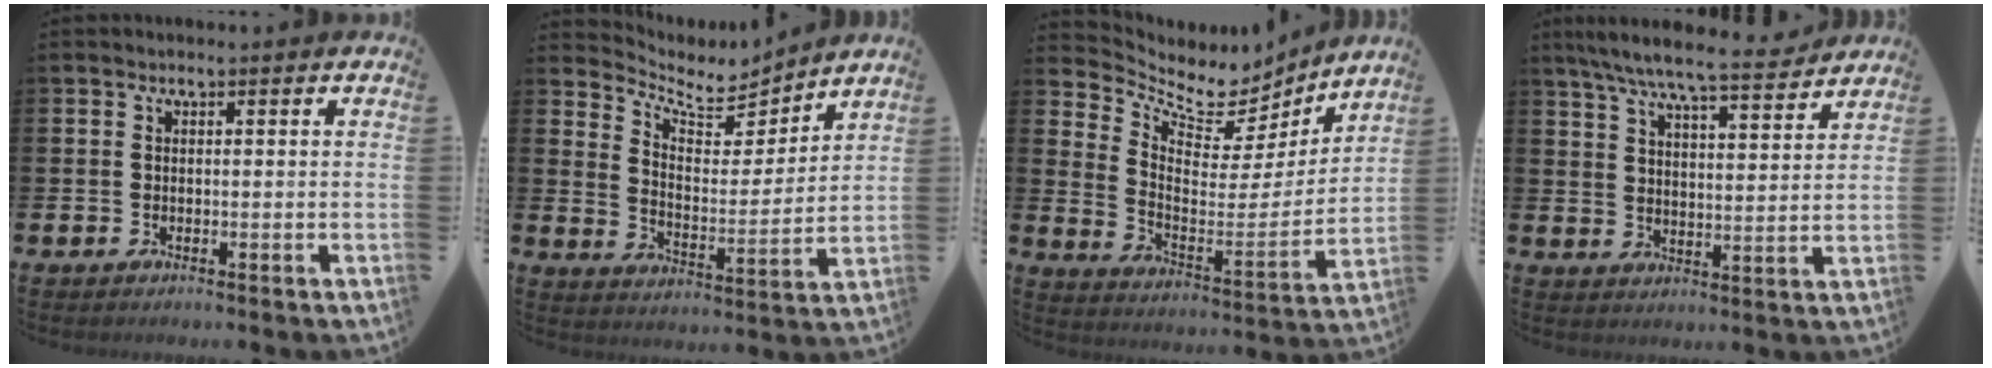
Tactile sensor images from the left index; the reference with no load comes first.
{"total": 6.6, "force": [6.1, 2.2, 1.0], "torque": [-0.050, -0.053, 0.102]}
{"total": 7.6, "force": [6.5, 3.4, 1.8], "torque": [-0.057, -0.057, 0.109]}
{"total": 8.2, "force": [7.5, 0.8, 3.2], "torque": [-0.084, -0.043, 0.131]}